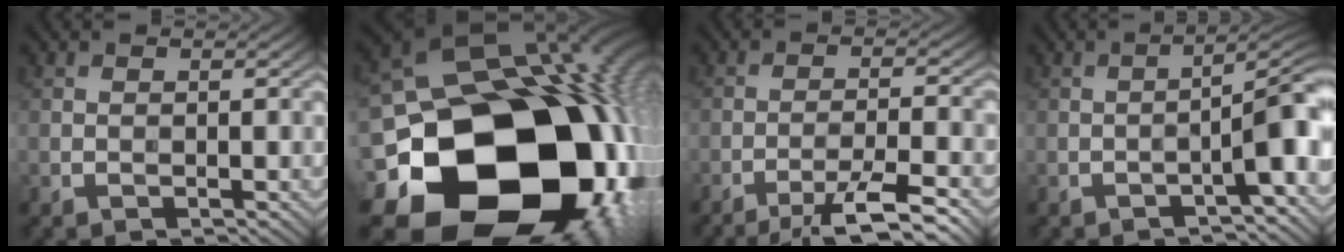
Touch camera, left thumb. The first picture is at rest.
{"total": 25.4, "force": [-7.6, 19.7, 14.1], "torque": [-0.253, -0.068, -0.147]}
{"total": 7.9, "force": [-5.7, 0.8, 5.3], "torque": [-0.094, 0.014, -0.089]}
{"total": 6.1, "force": [-2.5, 1.2, 5.4], "torque": [-0.071, 0.019, -0.034]}